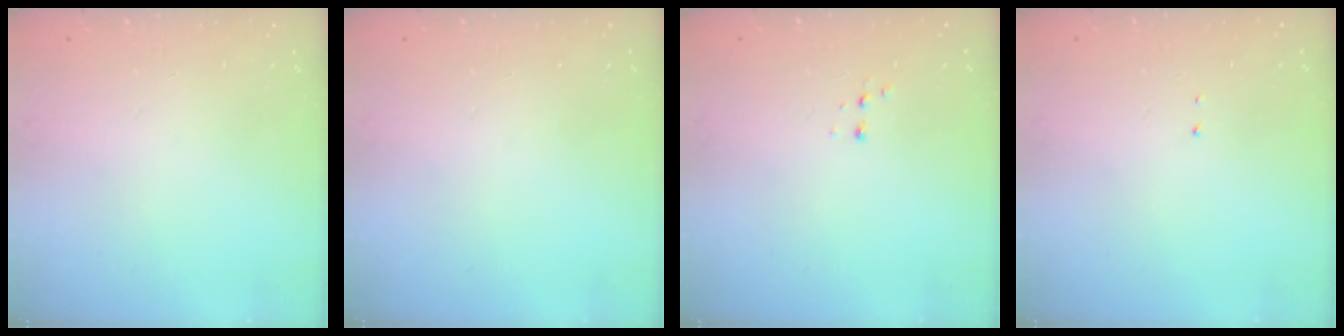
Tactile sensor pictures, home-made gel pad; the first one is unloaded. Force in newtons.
{"total": 0.0}
{"total": 3.3, "press": 3.2, "slide": 0.7}
{"total": 1.3, "press": 1.2, "slide": 0.6}